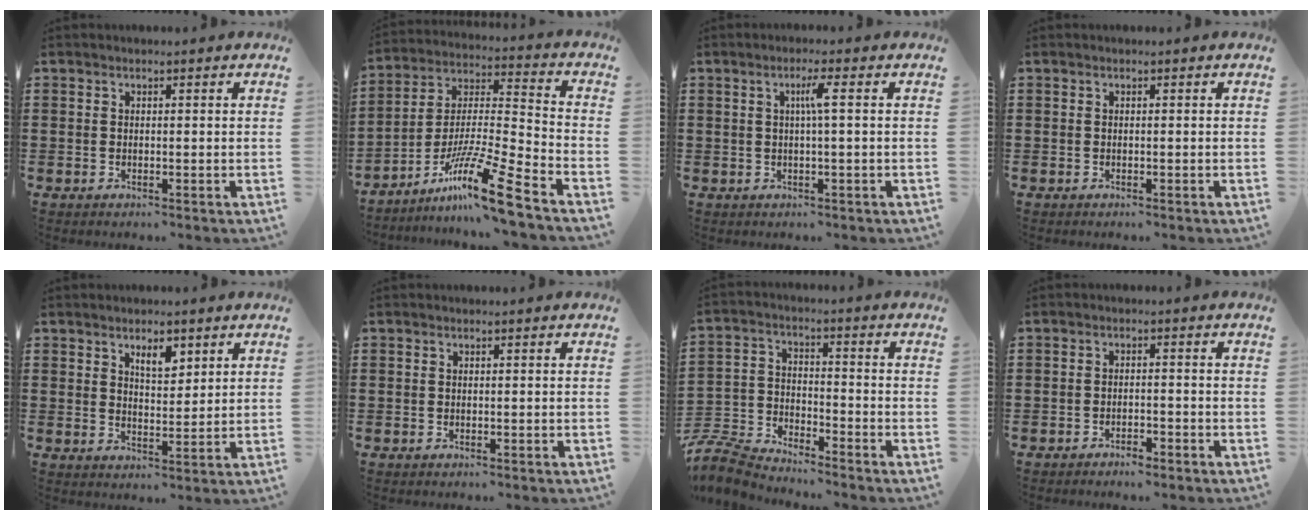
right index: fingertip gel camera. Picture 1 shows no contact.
{"total": 14.3, "force": [-10.0, 0.4, 10.2], "torque": [-0.185, 0.012, -0.188]}
{"total": 2.8, "force": [0.3, -0.3, 2.8], "torque": [-0.052, 0.000, 0.001]}
{"total": 0.0}
{"total": 3.8, "force": [2.6, 1.5, 2.4], "torque": [-0.037, -0.001, 0.043]}
{"total": 0.0}
{"total": 6.7, "force": [-6.5, 0.9, 1.0], "torque": [-0.045, -0.001, -0.137]}
{"total": 1.6, "force": [-1.6, 0.2, 0.3], "torque": [-0.011, 0.002, -0.032]}